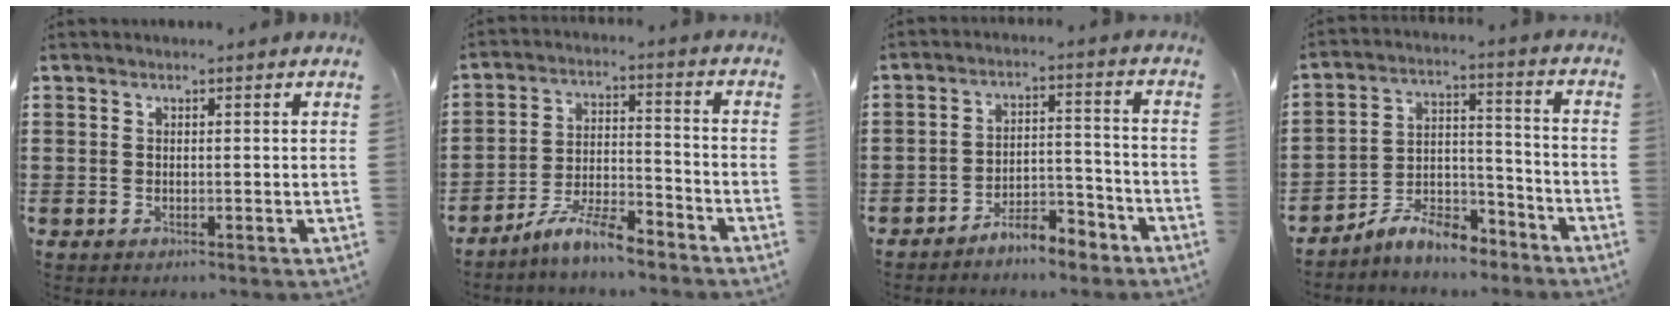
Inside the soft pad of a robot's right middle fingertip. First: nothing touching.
{"total": 7.4, "force": [-6.5, 1.0, 3.5], "torque": [-0.075, 0.003, -0.122]}
{"total": 5.4, "force": [-5.1, 1.0, 1.2], "torque": [-0.023, 0.012, -0.101]}
{"total": 8.4, "force": [-7.6, 2.3, 2.8], "torque": [-0.050, 0.022, -0.144]}